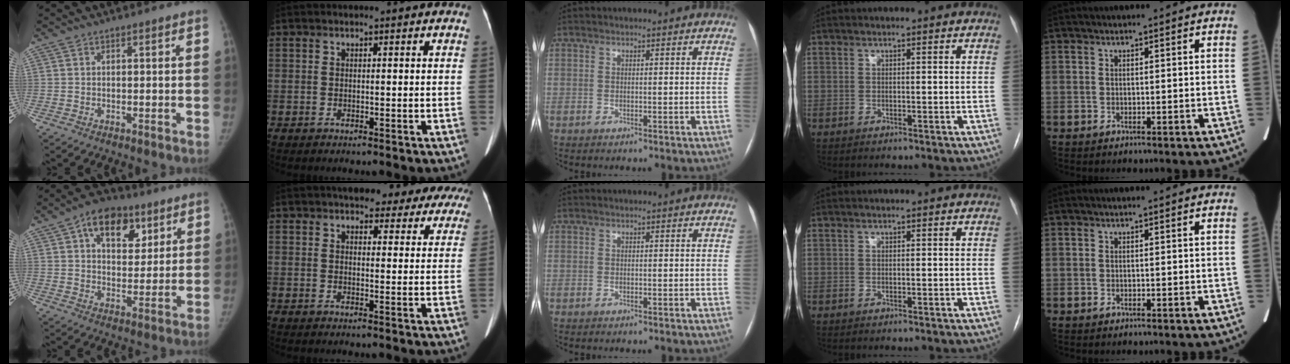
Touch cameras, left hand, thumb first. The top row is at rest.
{"thumb": {"total": 13.2, "force": [6.2, 8.3, 8.2], "torque": [-0.083, -0.013, 0.096]}, "index": {"total": 15.5, "force": [13.5, 5.3, 5.5], "torque": [-0.038, 0.009, 0.139]}}